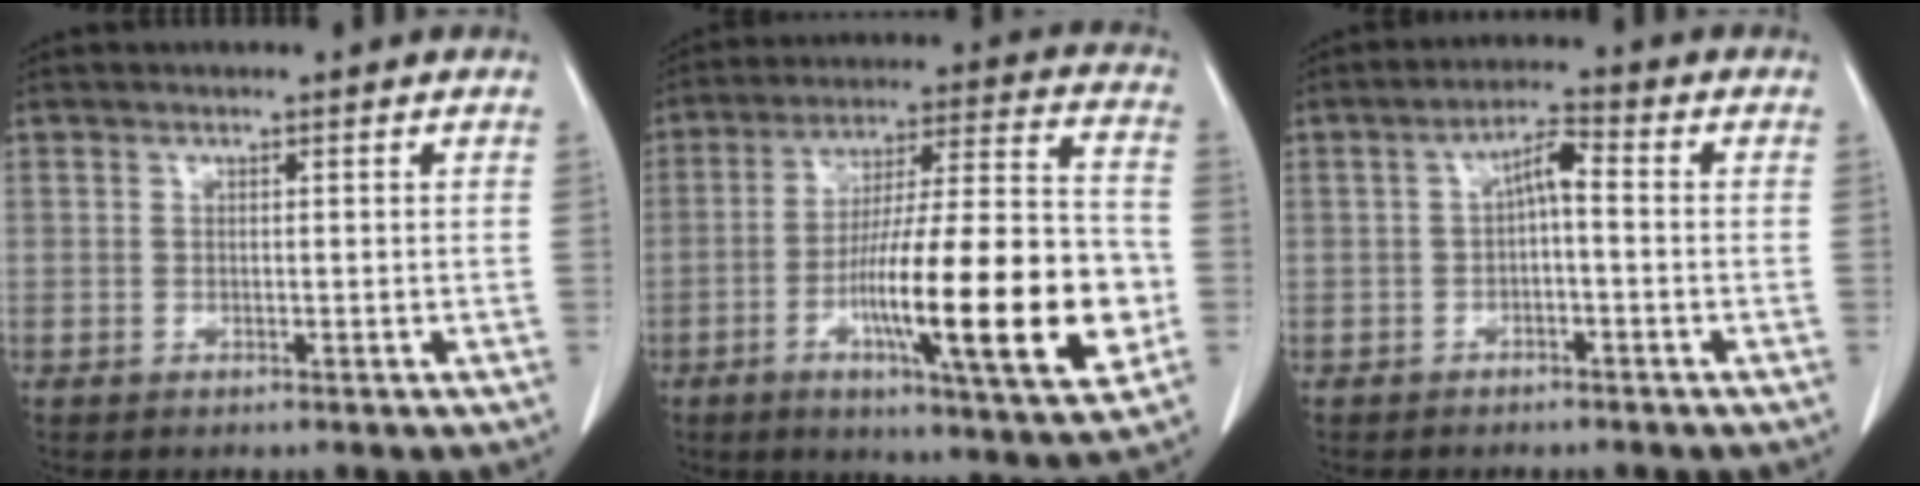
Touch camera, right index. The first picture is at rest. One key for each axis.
{"total": 23.0, "fx": -6.1, "fy": 2.1, "fz": 22.1, "tx": -0.336, "ty": -0.006, "tz": -0.092}
{"total": 3.9, "fx": -0.2, "fy": 1.0, "fz": 3.7, "tx": -0.064, "ty": 0.019, "tz": -0.005}